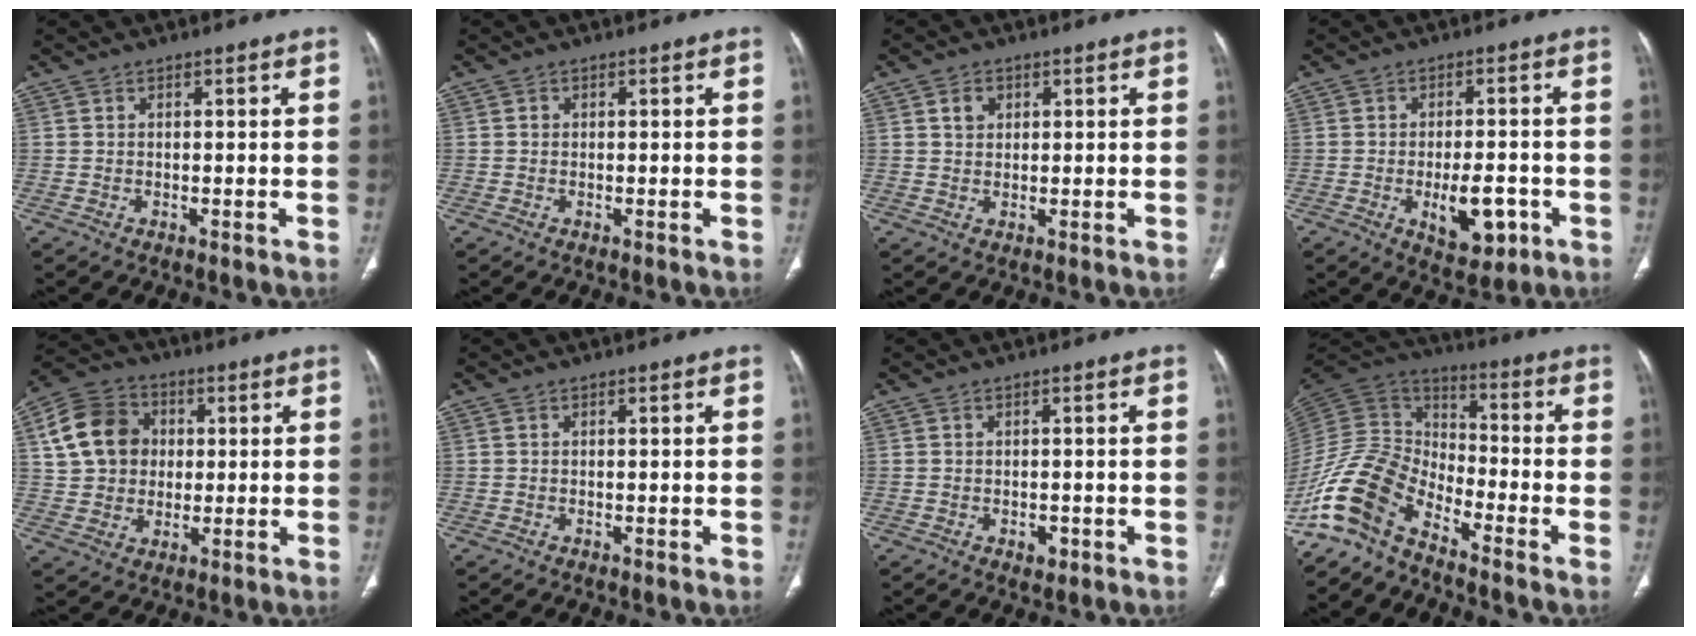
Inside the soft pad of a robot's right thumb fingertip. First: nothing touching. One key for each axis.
{"total": 0.6, "fx": 0.0, "fy": 0.5, "fz": 0.2, "tx": 0.003, "ty": 0.001, "tz": 0.001}
{"total": 2.9, "fx": 1.1, "fy": 2.2, "fz": 1.4, "tx": -0.010, "ty": -0.004, "tz": 0.021}
{"total": 8.5, "fx": -2.8, "fy": 4.1, "fz": 6.9, "tx": -0.089, "ty": 0.008, "tz": -0.031}
{"total": 13.2, "fx": 2.6, "fy": 11.0, "fz": 6.8, "tx": -0.104, "ty": 0.013, "tz": 0.042}
{"total": 0.0}
{"total": 1.8, "fx": -0.7, "fy": 1.2, "fz": 1.1, "tx": -0.007, "ty": 0.002, "tz": -0.005}
{"total": 13.9, "fx": -10.2, "fy": 6.1, "fz": 7.3, "tx": -0.143, "ty": 0.081, "tz": -0.216}